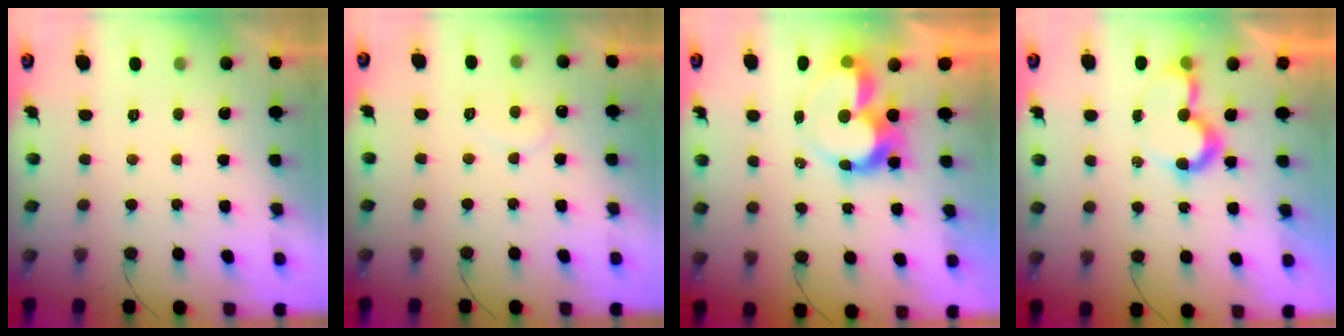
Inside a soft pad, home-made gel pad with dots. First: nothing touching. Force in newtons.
{"total": 5.2, "press": 5.2, "slide": 0.3}
{"total": 12.7, "press": 12.6, "slide": 0.9}
{"total": 8.2, "press": 8.2, "slide": 0.3}